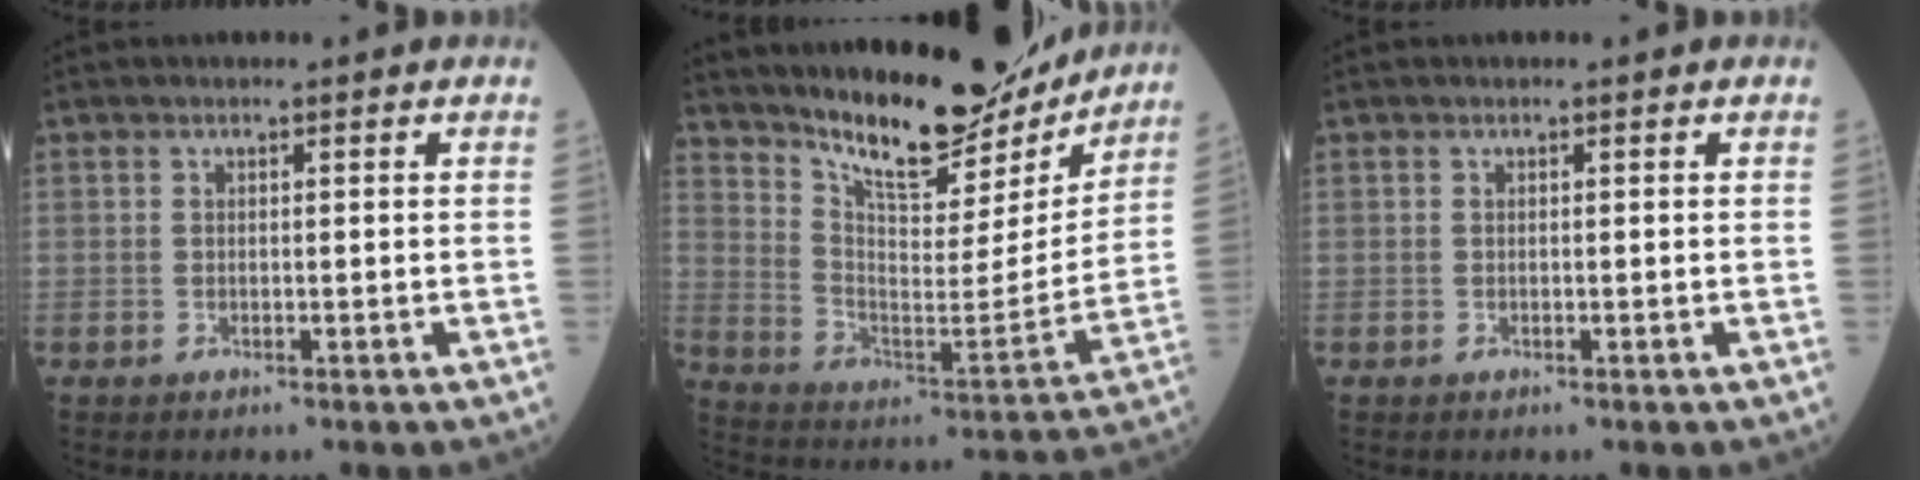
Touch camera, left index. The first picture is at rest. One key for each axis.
{"total": 18.2, "fx": 16.2, "fy": 4.5, "fz": 7.1, "tx": -0.119, "ty": -0.033, "tz": 0.253}
{"total": 0.0}